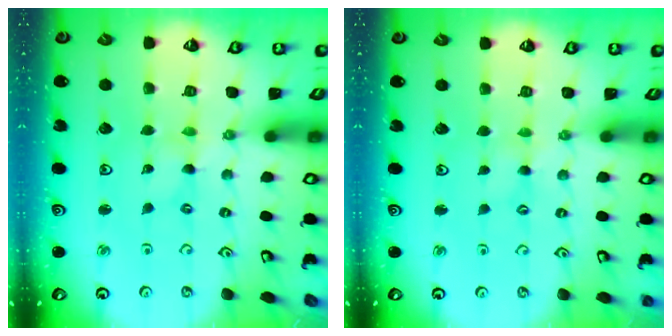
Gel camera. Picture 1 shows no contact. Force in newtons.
{"total": 1.6, "press": 1.5, "slide": 0.3}